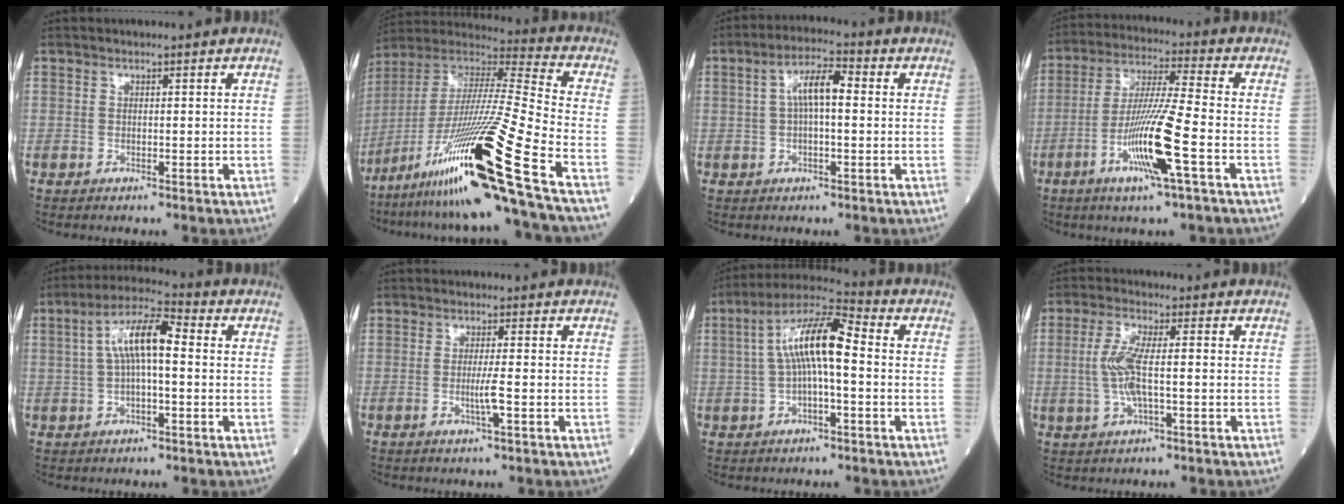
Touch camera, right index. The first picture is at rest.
{"total": 26.5, "force": [-14.1, -1.8, 22.4], "torque": [-0.410, -0.041, -0.260]}
{"total": 6.1, "force": [0.8, 1.7, 5.8], "torque": [-0.110, 0.024, 0.012]}
{"total": 12.3, "force": [-4.4, -0.4, 11.5], "torque": [-0.225, -0.012, -0.087]}
{"total": 8.8, "force": [1.0, 2.3, 8.4], "torque": [-0.160, 0.031, 0.013]}
{"total": 3.0, "force": [-0.8, -0.3, 2.9], "torque": [-0.057, -0.005, -0.017]}
{"total": 11.0, "force": [0.7, 2.5, 10.7], "torque": [-0.206, 0.035, 0.006]}
{"total": 6.5, "force": [-0.5, 1.4, 6.3], "torque": [-0.139, 0.005, -0.012]}